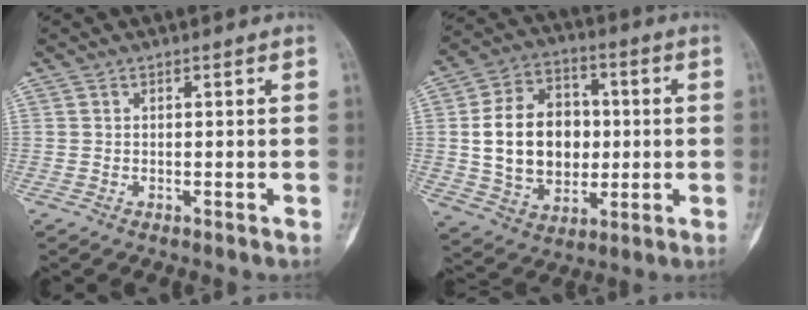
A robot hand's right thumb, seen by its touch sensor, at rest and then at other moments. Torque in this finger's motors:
{"motor_torque": [0.30, 2.46, 0.27, 0.21, 0.47]}